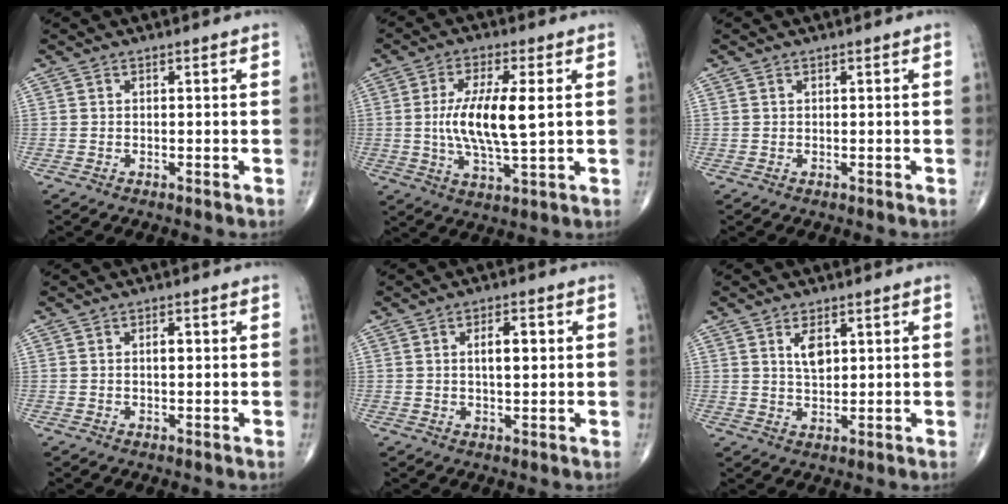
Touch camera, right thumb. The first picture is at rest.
{"total": 12.1, "force": [1.1, 3.6, 11.5], "torque": [-0.224, -0.010, 0.022]}
{"total": 0.0}
{"total": 1.7, "force": [0.2, 0.8, 1.5], "torque": [-0.021, 0.001, 0.001]}
{"total": 4.8, "force": [0.9, 2.0, 4.3], "torque": [-0.059, -0.001, 0.012]}
{"total": 4.2, "force": [1.6, 2.2, 3.2], "torque": [-0.049, -0.013, 0.031]}